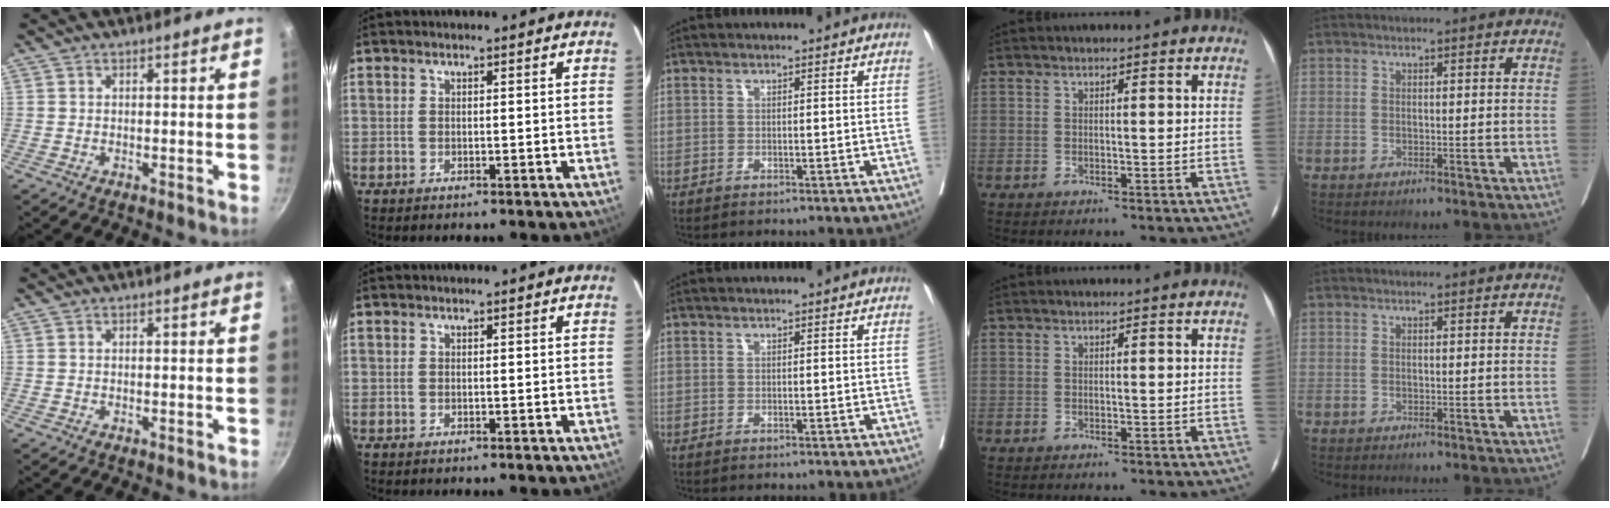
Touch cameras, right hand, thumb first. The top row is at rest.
{}